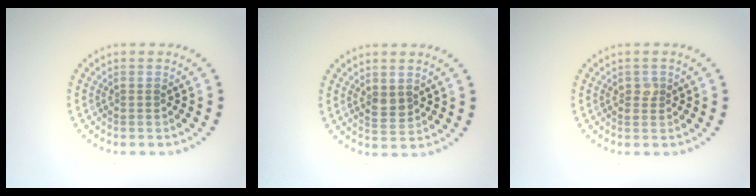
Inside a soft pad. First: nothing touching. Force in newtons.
{"total": 1.7, "press": 1.7, "slide": 0.3}
{"total": 1.1, "press": 1.1, "slide": 0.1}